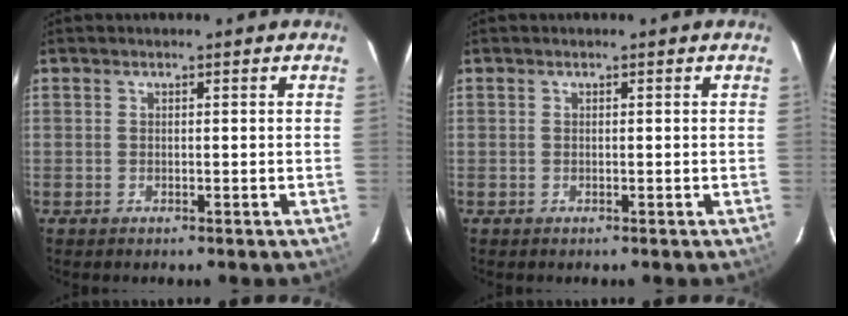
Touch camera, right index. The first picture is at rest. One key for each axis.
{"total": 0.0}